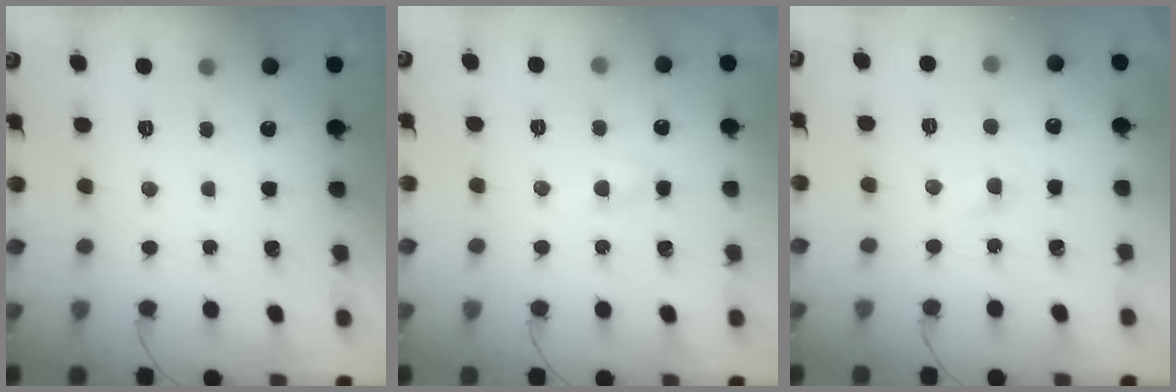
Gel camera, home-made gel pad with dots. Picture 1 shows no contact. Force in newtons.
{"total": 3.5, "press": 3.4, "slide": 1.1}
{"total": 1.5, "press": 1.2, "slide": 0.8}